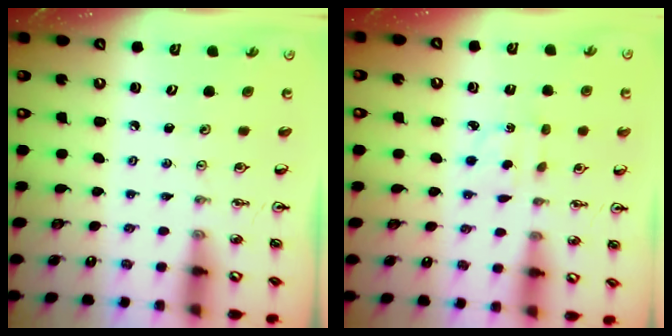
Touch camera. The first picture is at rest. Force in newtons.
{"total": 2.7, "press": 2.6, "slide": 0.5}